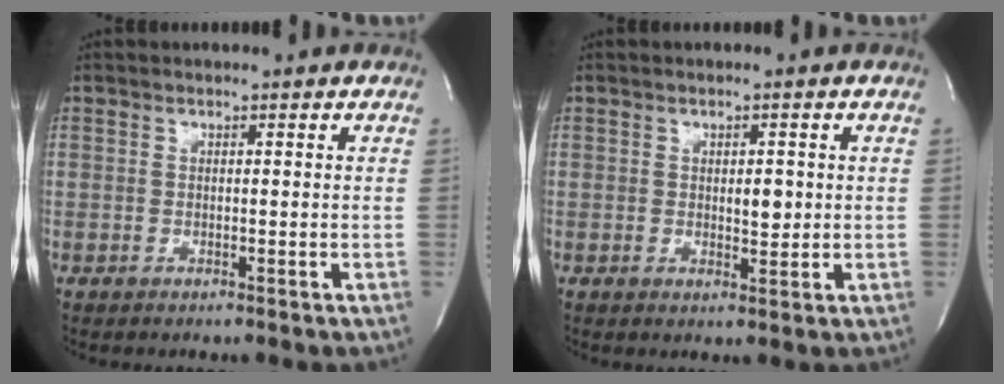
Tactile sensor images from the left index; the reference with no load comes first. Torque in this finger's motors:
{"motor_torque": [0.28, 0.06, 0.02, 0.02]}